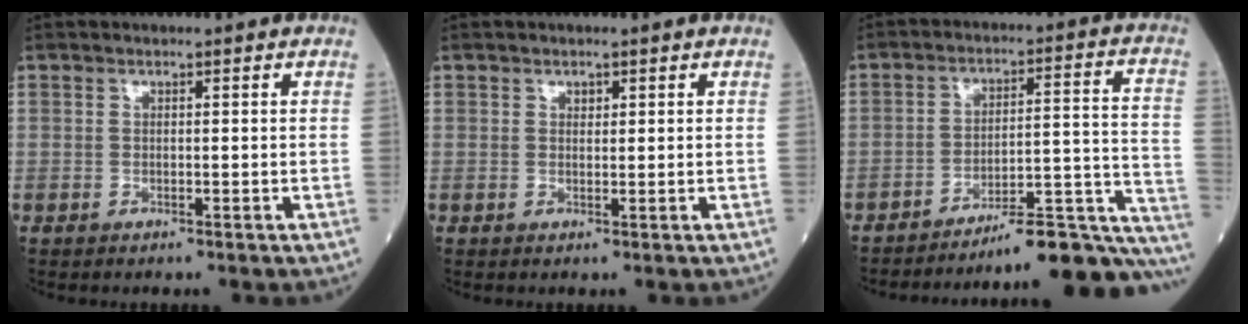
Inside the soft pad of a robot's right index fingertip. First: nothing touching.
{"total": 0.8, "force": [0.4, 0.5, 0.4], "torque": [-0.003, -0.002, 0.005]}
{"total": 19.4, "force": [-17.9, -0.4, 7.3], "torque": [-0.027, 0.035, -0.244]}